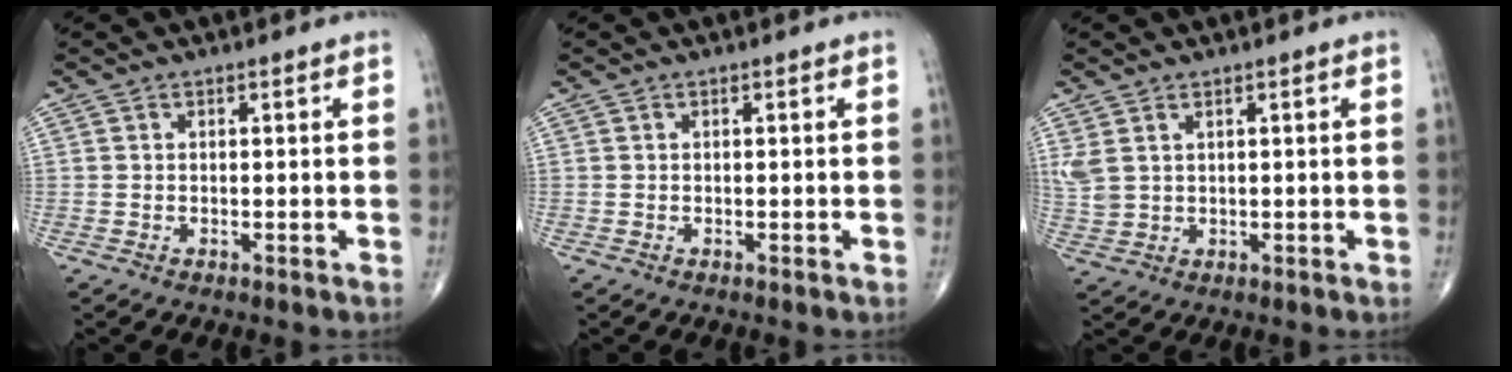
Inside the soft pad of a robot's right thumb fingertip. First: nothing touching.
{"total": 0.0}
{"total": 4.2, "force": [1.8, 2.5, 2.9], "torque": [-0.075, 0.001, 0.047]}